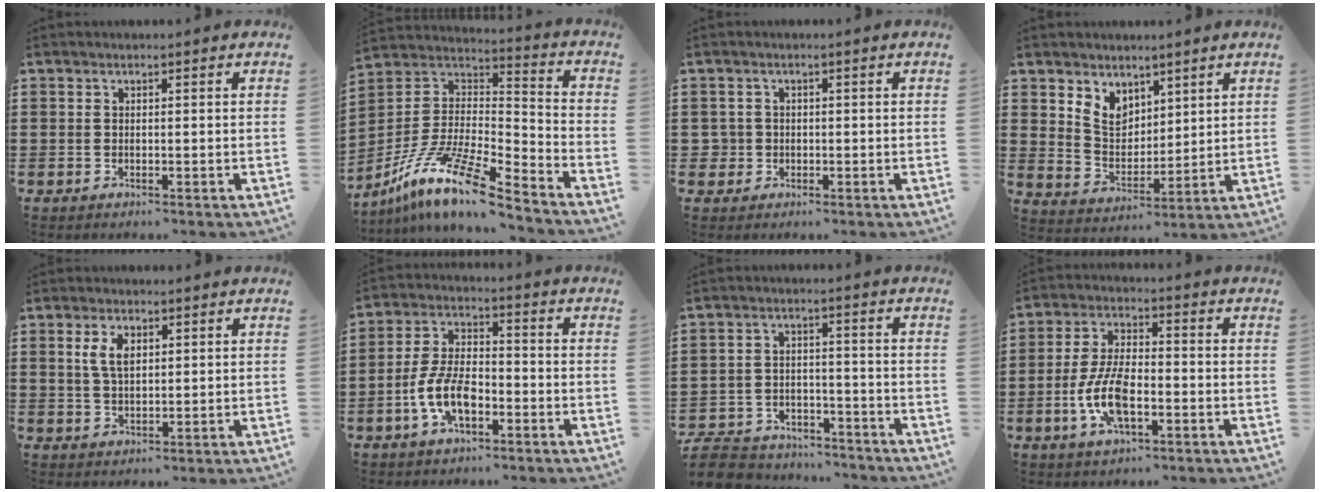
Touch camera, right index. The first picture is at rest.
{"total": 13.2, "force": [-9.7, 2.3, 8.6], "torque": [-0.178, 0.009, -0.190]}
{"total": 1.9, "force": [-0.4, 1.8, 0.2], "torque": [-0.012, 0.005, -0.013]}
{"total": 6.0, "force": [4.1, 4.1, 1.5], "torque": [-0.056, -0.002, 0.078]}
{"total": 4.1, "force": [1.3, 2.1, 3.3], "torque": [-0.071, 0.010, 0.022]}
{"total": 8.1, "force": [-3.1, 4.1, 6.3], "torque": [-0.147, 0.001, -0.065]}
{"total": 6.9, "force": [-6.6, 1.7, 1.2], "torque": [-0.037, 0.012, -0.134]}
{"total": 8.9, "force": [-2.7, 3.8, 7.6], "torque": [-0.174, -0.007, -0.055]}